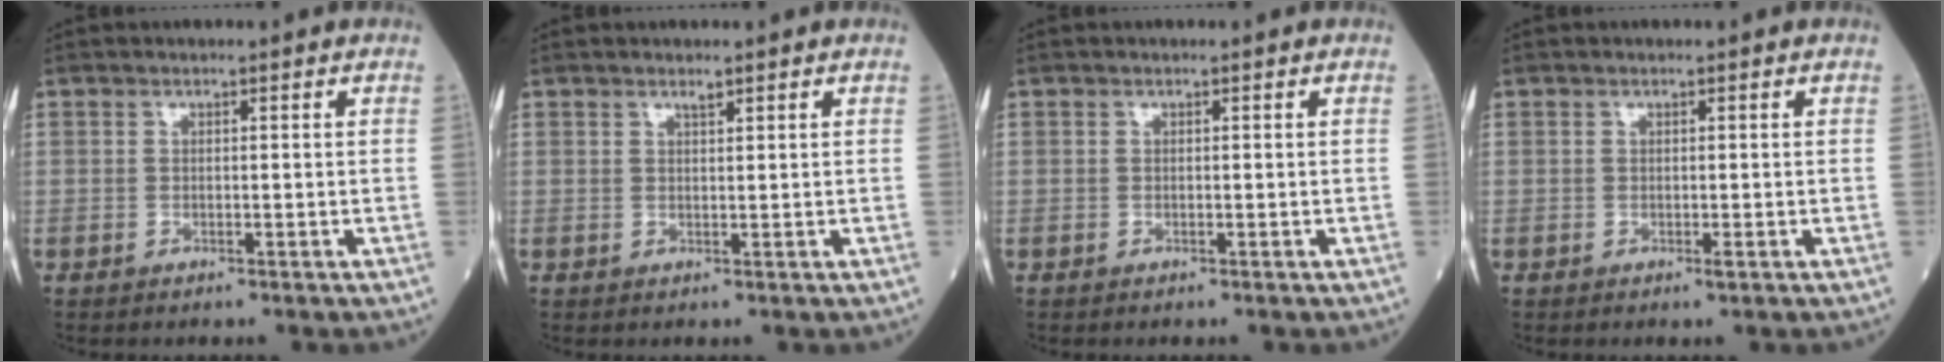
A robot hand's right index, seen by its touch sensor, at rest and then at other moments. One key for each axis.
{"total": 0.9, "fx": 0.7, "fy": 0.1, "fz": 0.5, "tx": -0.010, "ty": -0.003, "tz": 0.013}
{"total": 0.0}
{"total": 0.7, "fx": -0.2, "fy": 0.1, "fz": 0.6, "tx": -0.008, "ty": -0.002, "tz": -0.003}